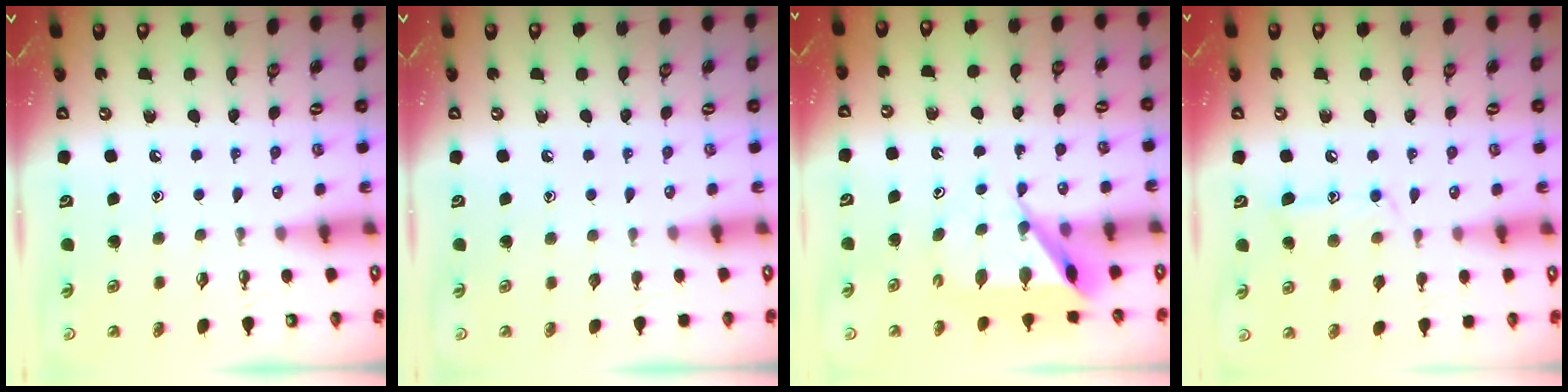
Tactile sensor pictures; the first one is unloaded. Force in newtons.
{"total": 0.0}
{"total": 8.3, "press": 8.2, "slide": 0.5}
{"total": 12.5, "press": 12.5, "slide": 0.8}